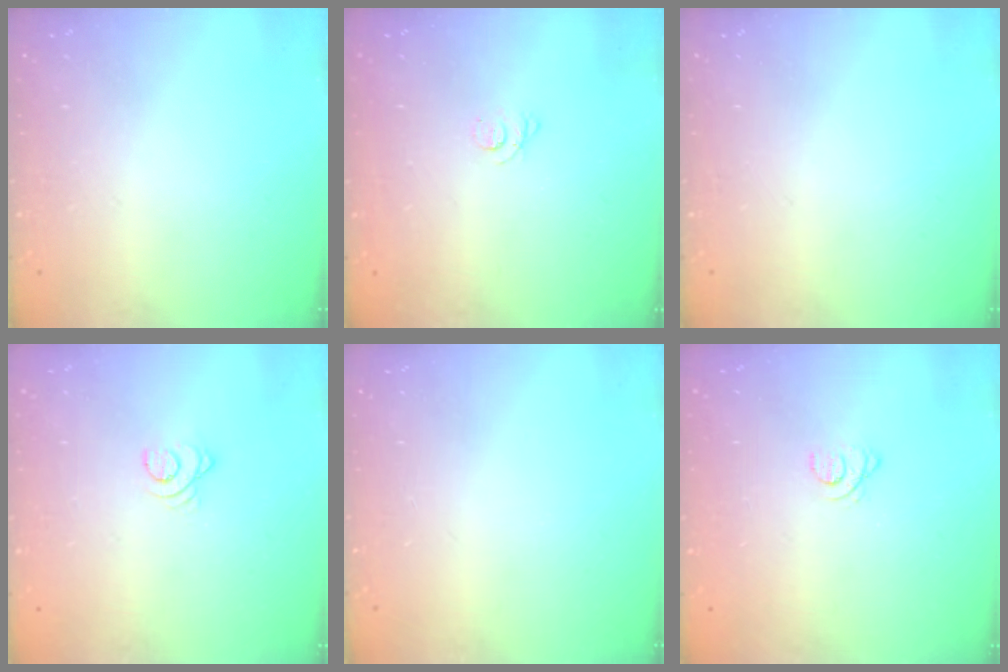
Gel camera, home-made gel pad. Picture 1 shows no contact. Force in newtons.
{"total": 2.3, "press": 2.3, "slide": 0.3}
{"total": 0.0}
{"total": 2.5, "press": 2.5, "slide": 0.2}
{"total": 0.0}
{"total": 1.2, "press": 1.2, "slide": 0.1}